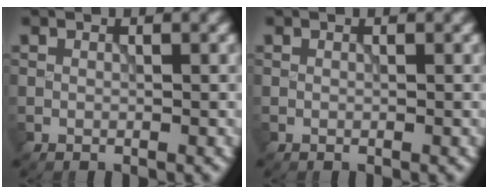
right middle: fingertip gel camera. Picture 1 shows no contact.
{"total": 0.0}